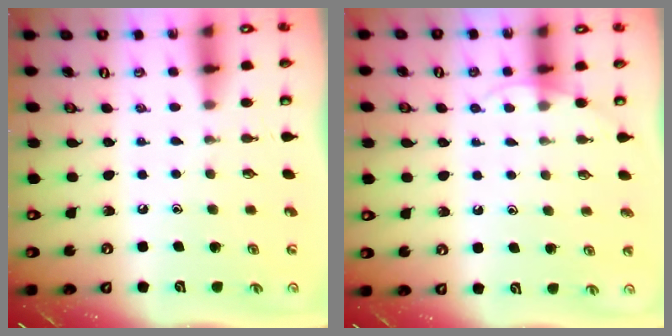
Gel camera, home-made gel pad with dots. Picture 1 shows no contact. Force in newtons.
{"total": 4.7, "press": 4.7, "slide": 0.3}